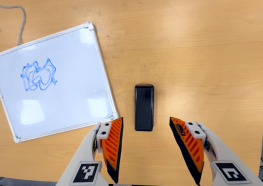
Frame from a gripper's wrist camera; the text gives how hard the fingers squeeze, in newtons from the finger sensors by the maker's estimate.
{"total": 0.0}